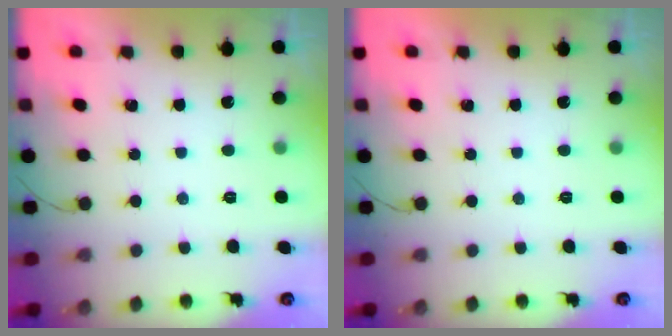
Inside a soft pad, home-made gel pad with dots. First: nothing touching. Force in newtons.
{"total": 0.0}